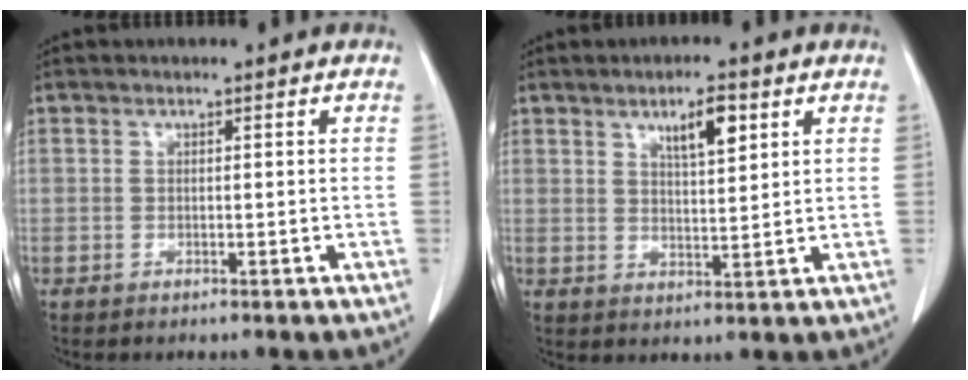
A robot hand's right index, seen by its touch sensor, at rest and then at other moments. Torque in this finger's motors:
{"motor_torque": [0.33, 0.33, 0.10, 0.04]}